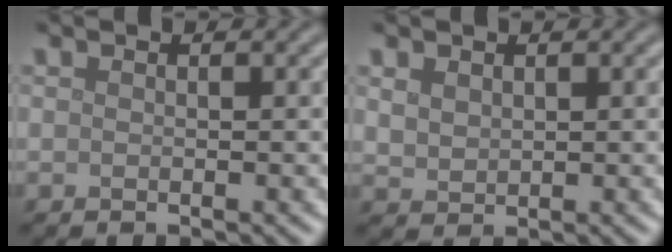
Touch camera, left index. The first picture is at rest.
{"total": 1.7, "force": [0.9, 1.2, 0.8], "torque": [-0.018, -0.001, 0.023]}